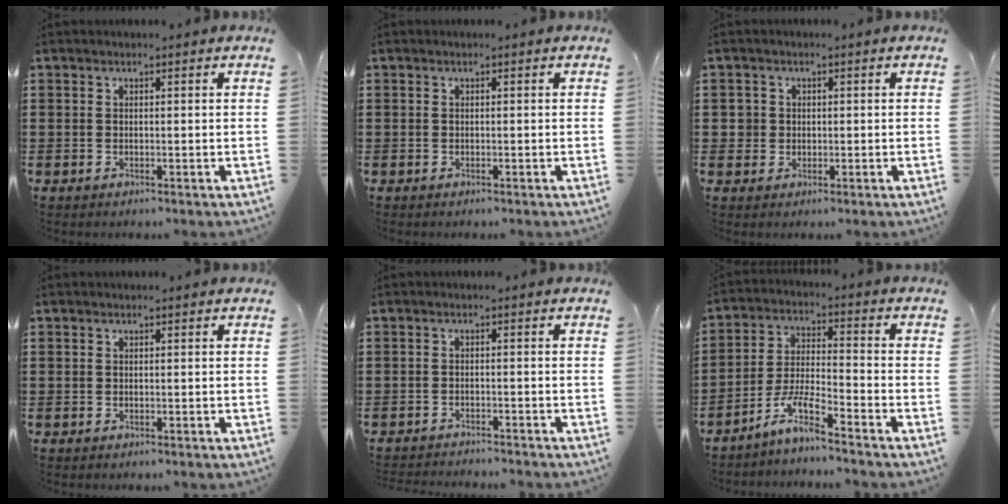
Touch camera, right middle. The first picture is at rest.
{"total": 0.0}
{"total": 2.3, "force": [0.1, 2.2, 0.4], "torque": [-0.018, 0.010, -0.003]}
{"total": 0.0}
{"total": 2.0, "force": [-2.0, 0.1, -0.1], "torque": [-0.004, 0.002, -0.044]}
{"total": 7.0, "force": [-5.6, 0.7, 4.2], "torque": [-0.096, -0.007, -0.111]}